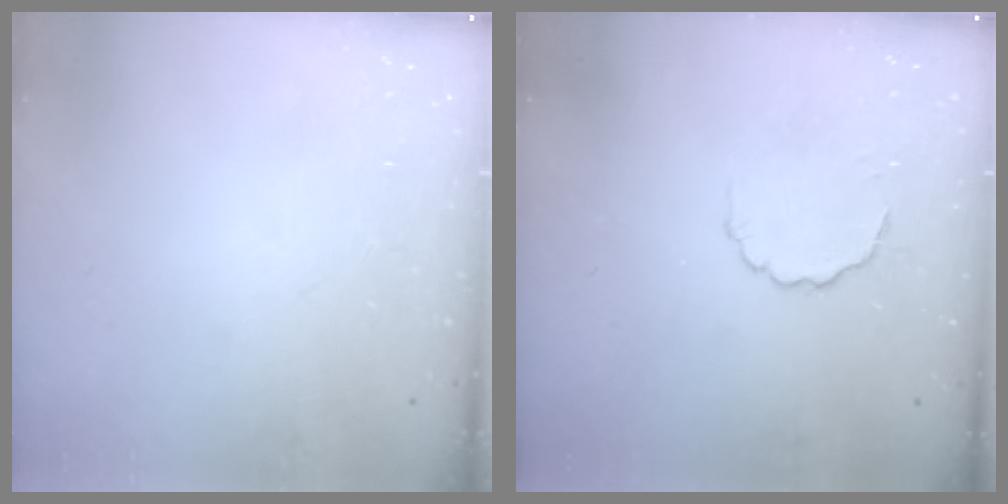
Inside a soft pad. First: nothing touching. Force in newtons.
{"total": 3.3, "press": 3.1, "slide": 1.0}